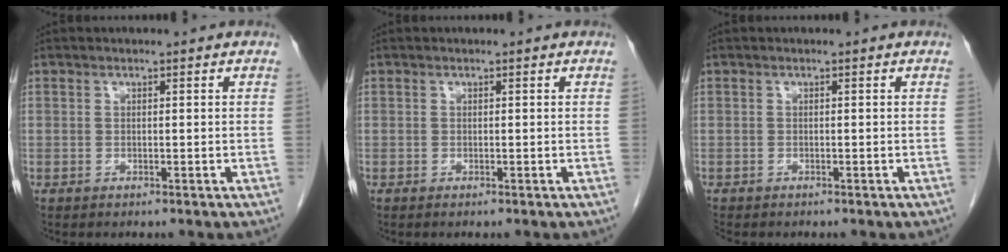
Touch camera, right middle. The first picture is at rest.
{"total": 0.0}
{"total": 1.3, "force": [-1.1, 0.5, 0.3], "torque": [-0.011, -0.002, -0.019]}